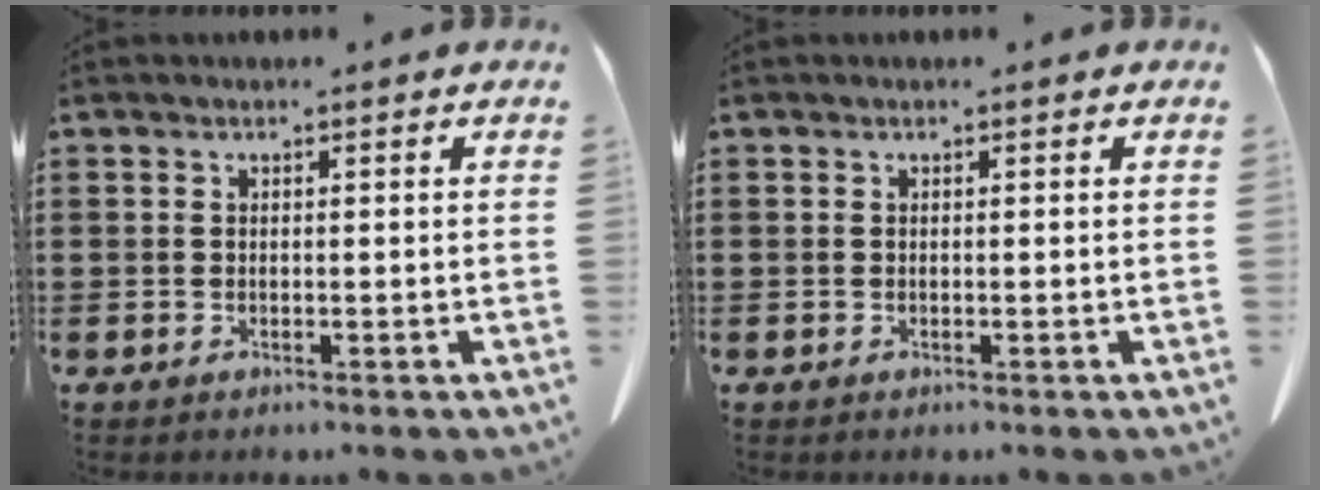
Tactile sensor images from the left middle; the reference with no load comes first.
{"total": 0.0}